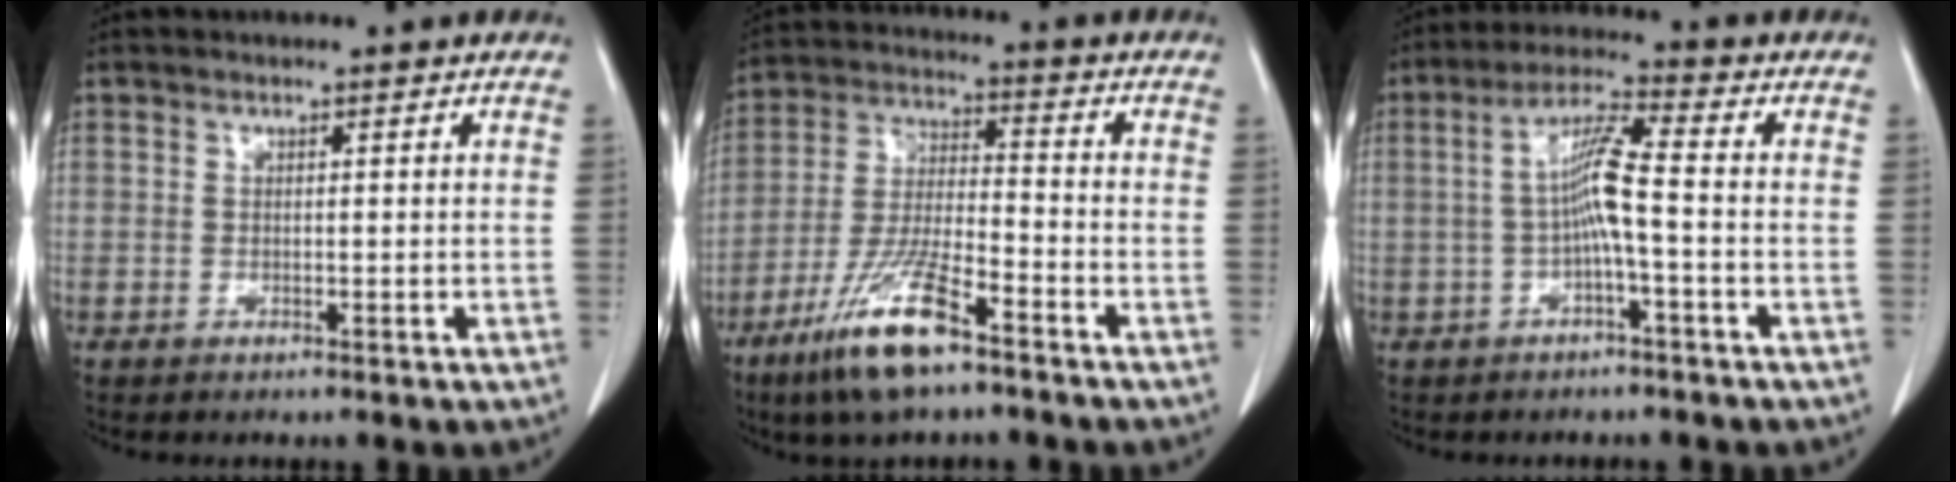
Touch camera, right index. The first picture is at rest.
{"total": 12.3, "force": [-7.8, 1.9, 9.3], "torque": [-0.193, -0.026, -0.147]}
{"total": 6.6, "force": [-0.6, 0.1, 6.5], "torque": [-0.127, 0.014, -0.014]}